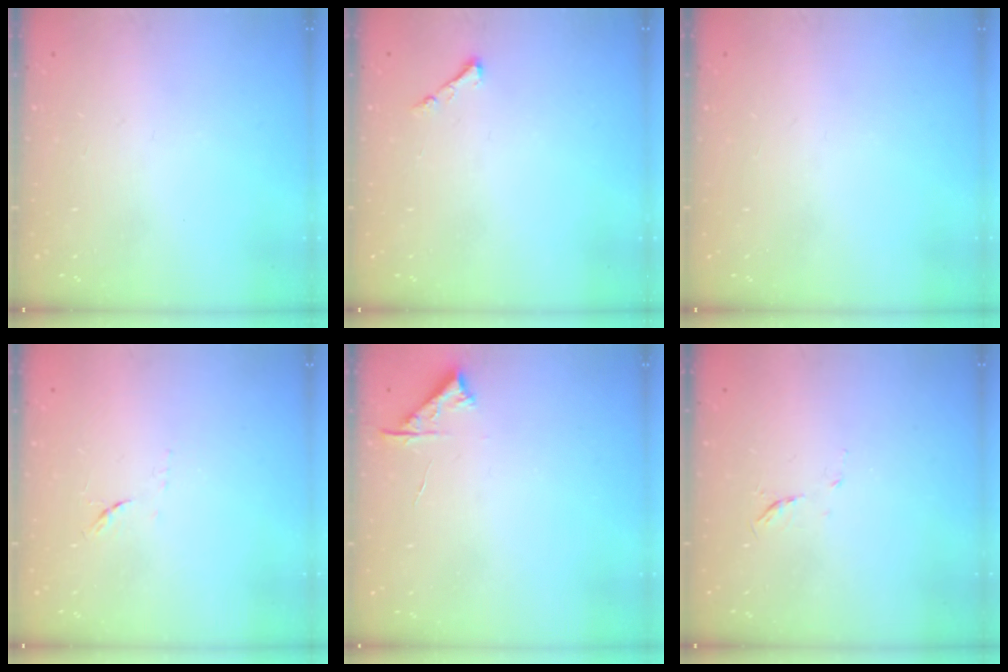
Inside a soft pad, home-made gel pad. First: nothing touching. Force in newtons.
{"total": 3.3, "press": 3.3, "slide": 0.6}
{"total": 0.0}
{"total": 6.2, "press": 6.1, "slide": 0.9}
{"total": 4.7, "press": 4.6, "slide": 0.6}
{"total": 4.3, "press": 4.1, "slide": 1.3}